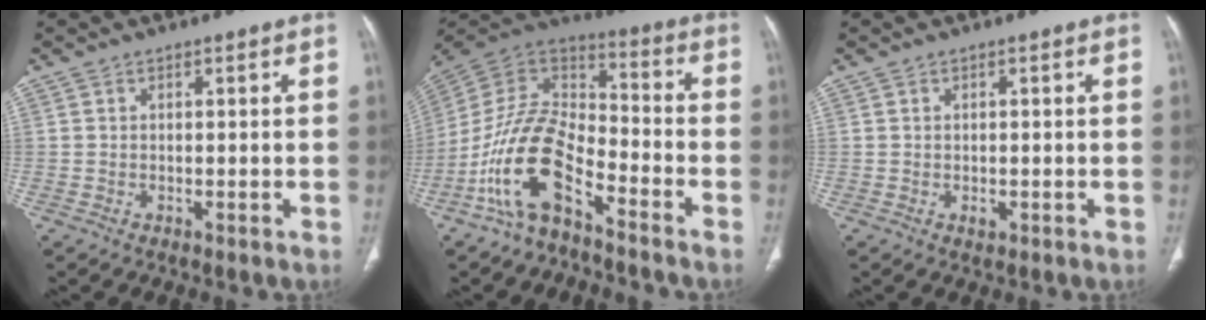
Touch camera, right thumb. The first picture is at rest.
{"total": 14.8, "force": [-8.5, 6.8, 10.1], "torque": [-0.179, 0.079, -0.172]}
{"total": 1.2, "force": [-0.3, 0.9, 0.8], "torque": [-0.011, 0.000, -0.001]}